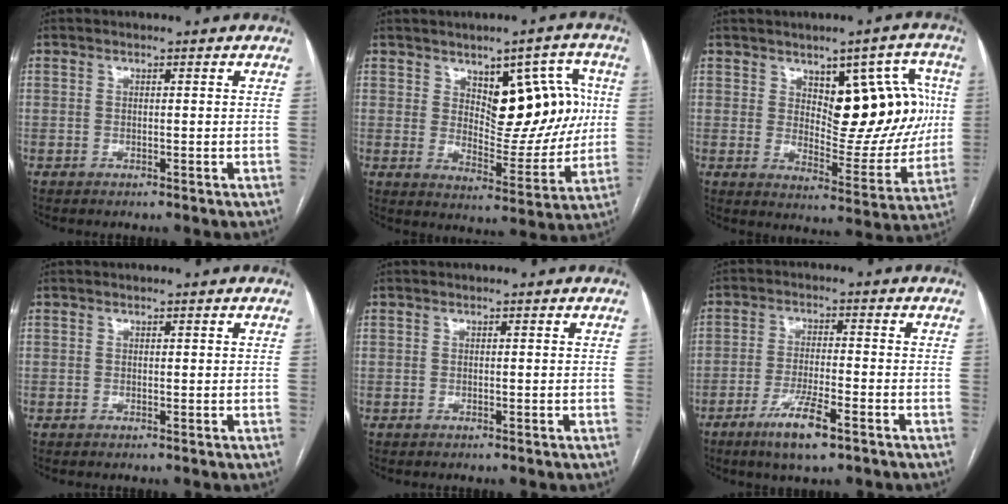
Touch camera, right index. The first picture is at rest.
{"total": 13.0, "force": [3.2, 6.3, 10.8], "torque": [-0.138, 0.019, 0.060]}
{"total": 14.4, "force": [3.3, 6.6, 12.4], "torque": [-0.147, 0.021, 0.060]}
{"total": 0.0}
{"total": 0.0}
{"total": 7.4, "force": [-4.6, 0.9, 5.8], "torque": [-0.112, -0.012, -0.078]}